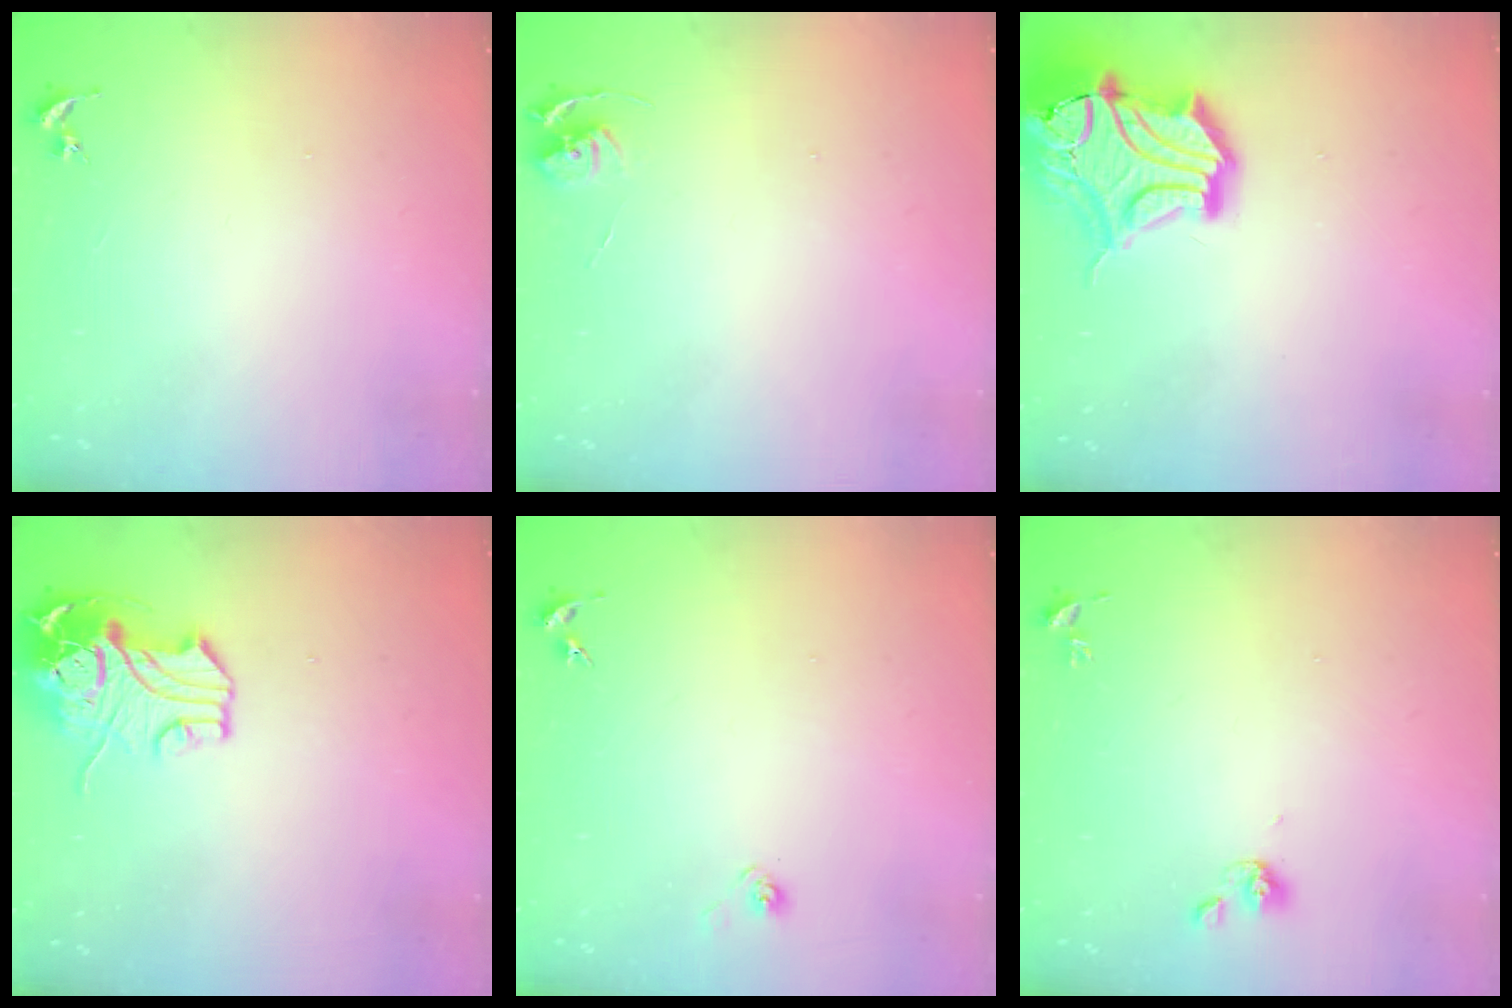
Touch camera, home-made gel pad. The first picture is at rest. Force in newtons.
{"total": 5.3, "press": 5.2, "slide": 0.6}
{"total": 19.2, "press": 18.9, "slide": 3.2}
{"total": 12.8, "press": 12.6, "slide": 2.3}
{"total": 3.3, "press": 3.0, "slide": 1.2}
{"total": 5.2, "press": 4.6, "slide": 2.3}